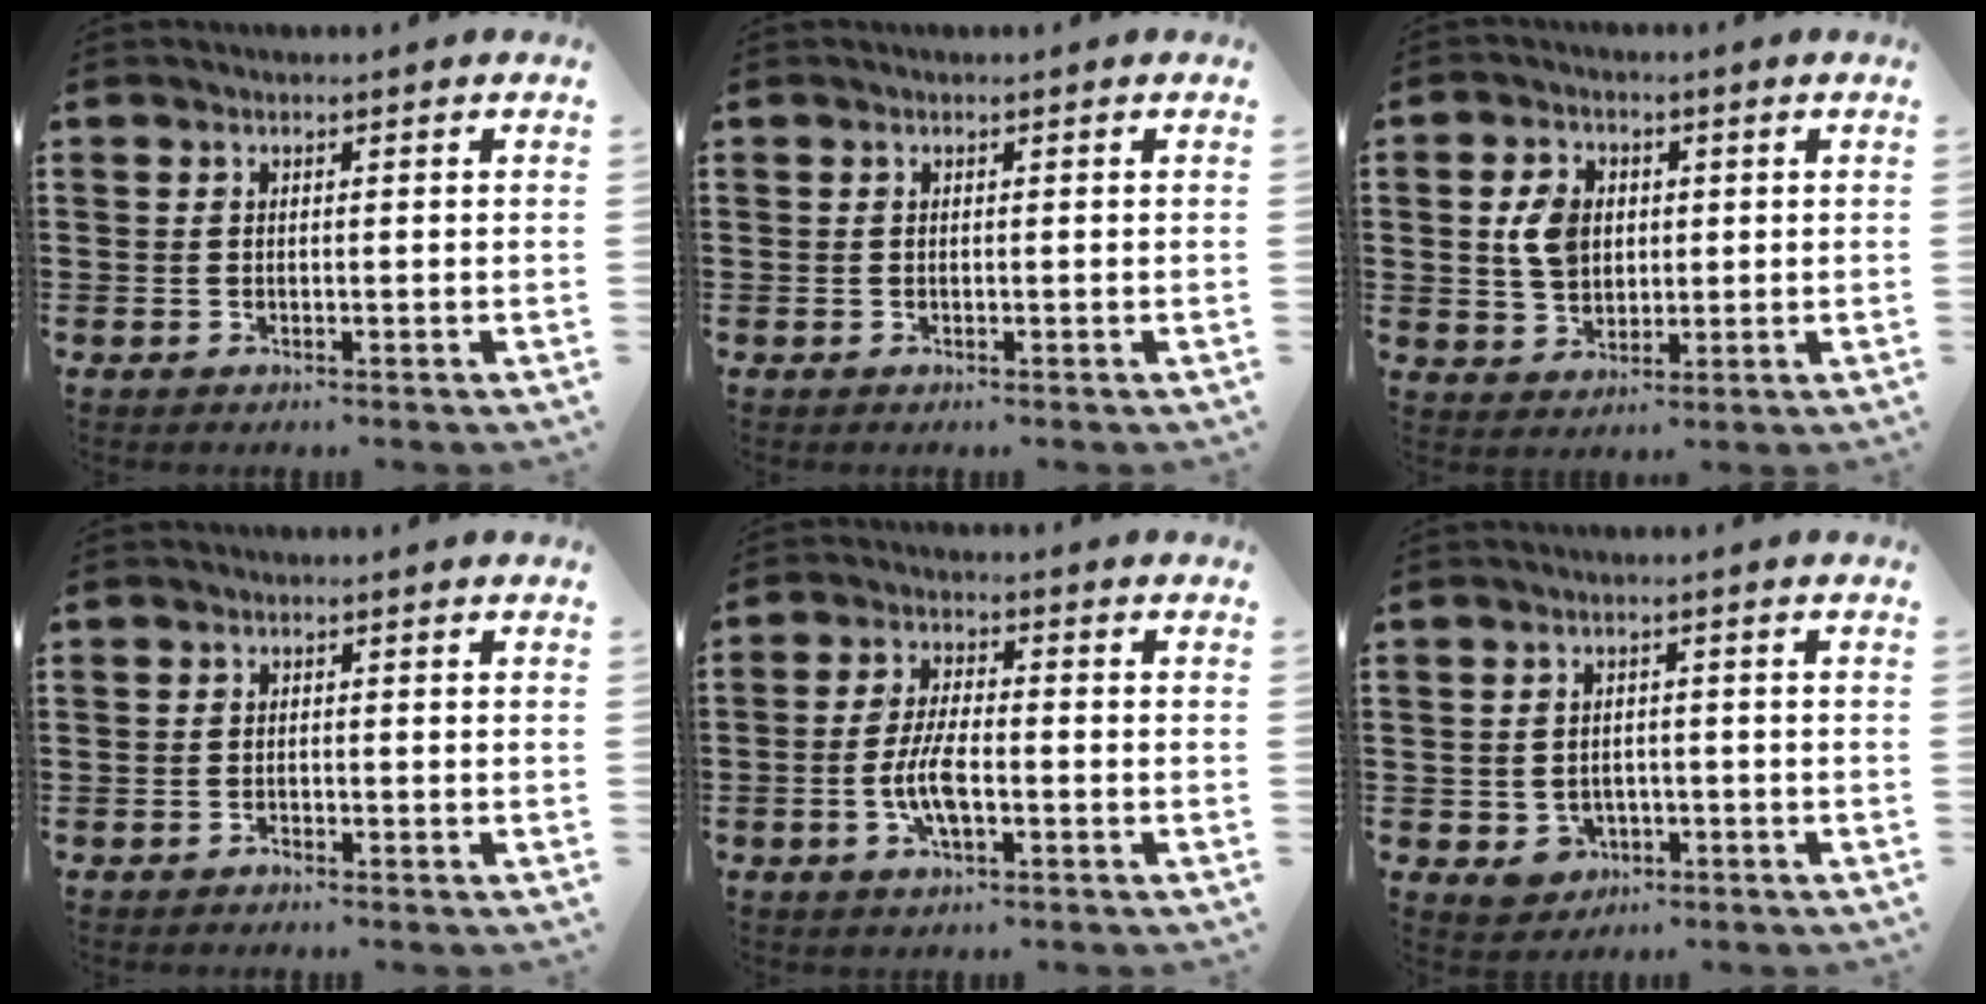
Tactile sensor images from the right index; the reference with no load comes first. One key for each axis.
{"total": 0.0}
{"total": 5.8, "fx": 0.7, "fy": 4.4, "fz": 3.8, "tx": -0.098, "ty": 0.012, "tz": 0.007}
{"total": 0.7, "fx": -0.7, "fy": 0.2, "fz": -0.1, "tx": 0.000, "ty": 0.003, "tz": -0.016}
{"total": 6.4, "fx": -1.8, "fy": 2.2, "fz": 5.8, "tx": -0.133, "ty": -0.005, "tz": -0.041}
{"total": 2.7, "fx": -1.2, "fy": 2.3, "fz": 0.7, "tx": -0.021, "ty": 0.003, "tz": -0.027}